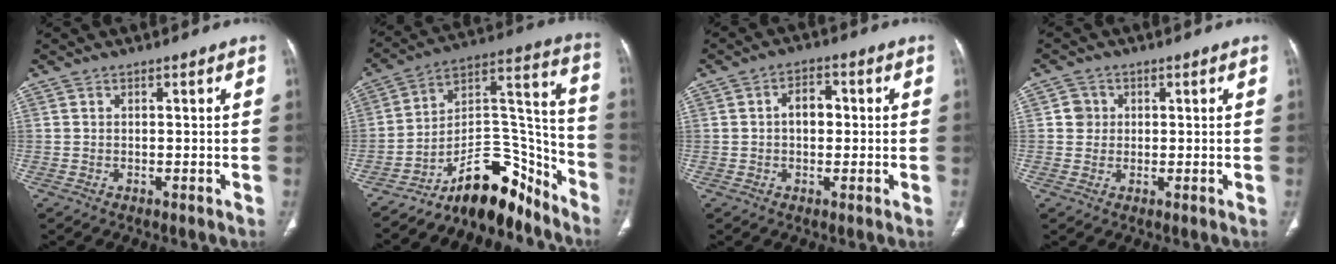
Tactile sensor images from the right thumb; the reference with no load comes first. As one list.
[{"total": 18.8, "force": [-14.5, 7.8, 9.1], "torque": [-0.088, 0.143, -0.239]}, {"total": 4.8, "force": [0.3, 3.4, 3.5], "torque": [-0.044, 0.014, 0.001]}, {"total": 2.9, "force": [0.5, 2.8, 0.5], "torque": [0.011, 0.003, 0.006]}]